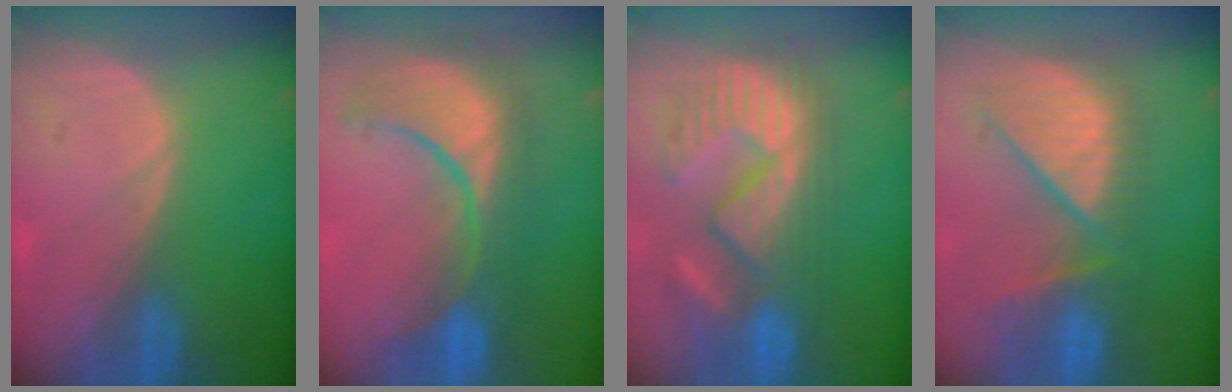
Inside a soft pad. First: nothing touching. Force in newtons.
{"total": 10.9, "press": 10.2, "slide": 3.9}
{"total": 11.3, "press": 10.9, "slide": 3.2}
{"total": 10.0, "press": 9.4, "slide": 3.2}